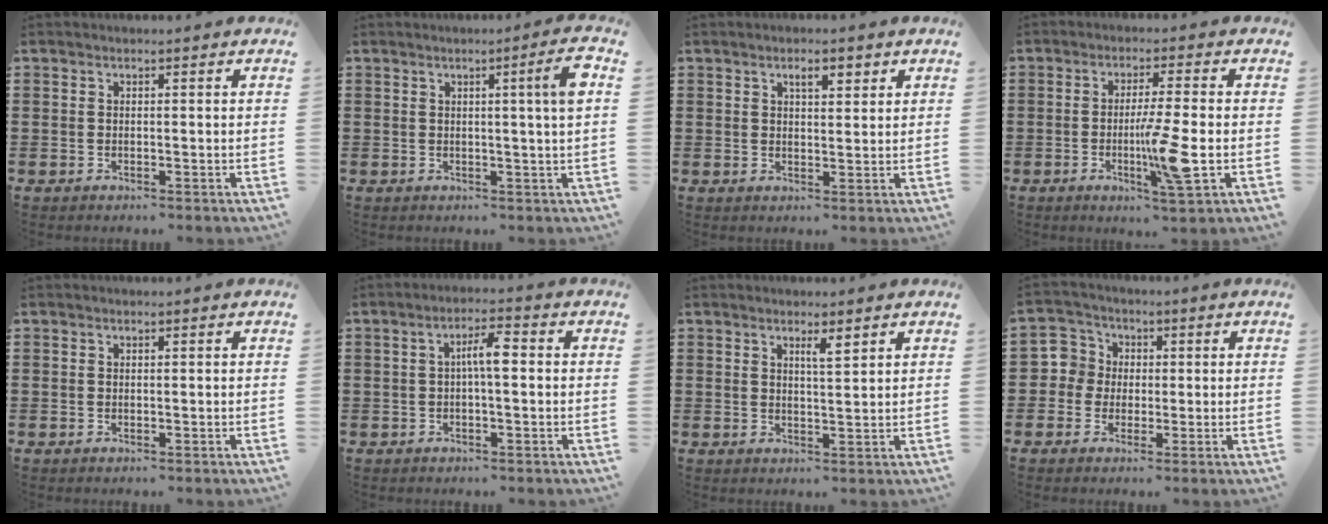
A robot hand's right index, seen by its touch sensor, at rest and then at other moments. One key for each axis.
{"total": 4.7, "fx": 1.3, "fy": -0.7, "fz": 4.5, "tx": -0.069, "ty": -0.014, "tz": 0.012}
{"total": 2.8, "fx": 1.5, "fy": 1.0, "fz": 2.1, "tx": -0.038, "ty": 0.002, "tz": 0.022}
{"total": 8.6, "fx": -1.9, "fy": 0.5, "fz": 8.4, "tx": -0.157, "ty": -0.019, "tz": -0.038}
{"total": 0.0}
{"total": 4.1, "fx": 0.0, "fy": 0.9, "fz": 4.0, "tx": -0.075, "ty": 0.010, "tz": -0.004}
{"total": 2.3, "fx": 1.6, "fy": 0.2, "fz": 1.7, "tx": -0.028, "ty": -0.003, "tz": 0.024}
{"total": 4.6, "fx": -0.7, "fy": 4.5, "fz": 0.5, "tx": -0.038, "ty": 0.008, "tz": -0.020}